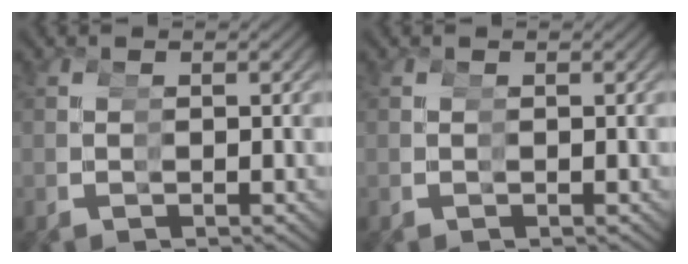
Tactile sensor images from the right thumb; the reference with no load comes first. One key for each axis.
{"total": 0.0}